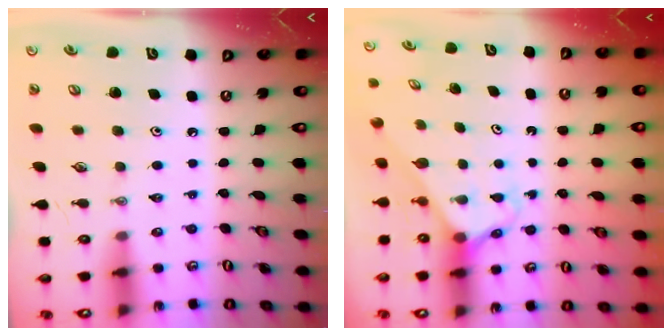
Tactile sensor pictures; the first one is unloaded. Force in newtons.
{"total": 2.5, "press": 2.5, "slide": 0.2}